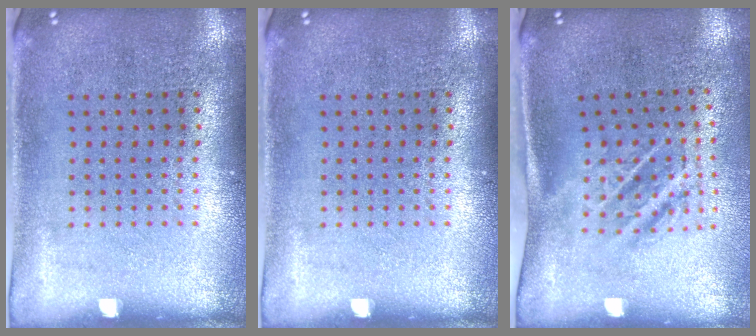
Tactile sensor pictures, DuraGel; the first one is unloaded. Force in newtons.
{"total": 0.0}
{"total": 1.8, "press": 1.2, "slide": 1.3}